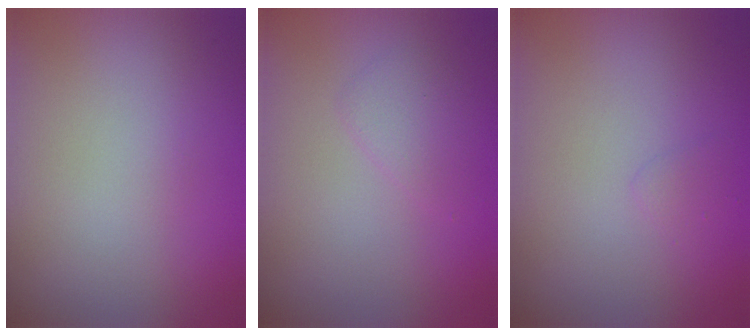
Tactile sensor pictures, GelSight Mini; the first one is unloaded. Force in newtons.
{"total": 1.5, "press": 1.5, "slide": 0.2}
{"total": 0.7, "press": 0.7, "slide": 0.1}